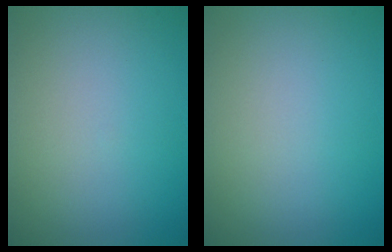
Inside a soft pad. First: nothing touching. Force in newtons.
{"total": 0.0}